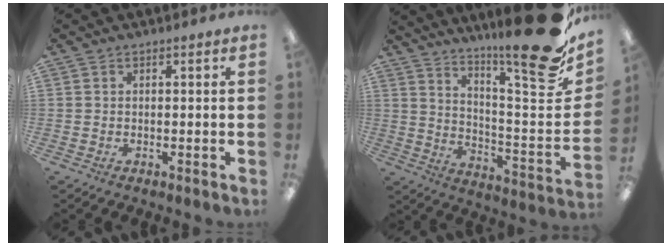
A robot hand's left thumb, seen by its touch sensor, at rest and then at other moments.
{"total": 22.3, "force": [15.6, 3.8, 15.4], "torque": [-0.199, -0.127, 0.240]}